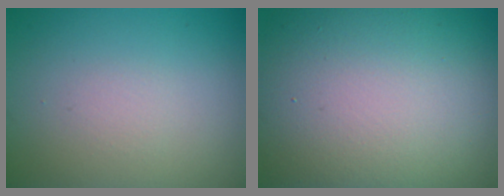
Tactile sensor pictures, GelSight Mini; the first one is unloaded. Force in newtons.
{"total": 15.6, "press": 15.5, "slide": 1.5}